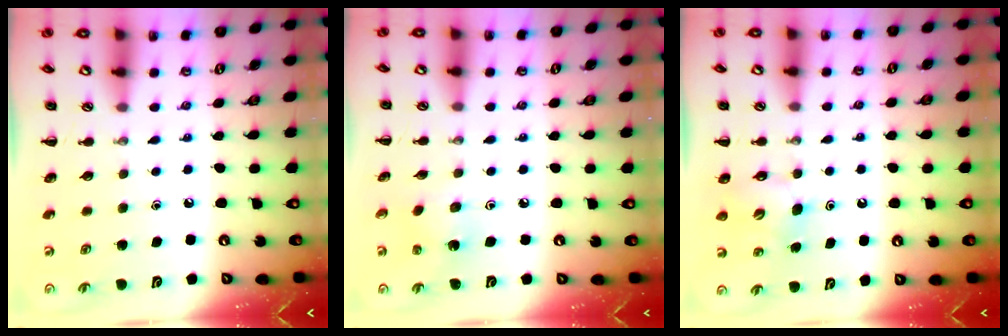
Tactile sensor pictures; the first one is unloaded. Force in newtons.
{"total": 1.8, "press": 1.7, "slide": 0.7}
{"total": 4.4, "press": 4.2, "slide": 1.3}